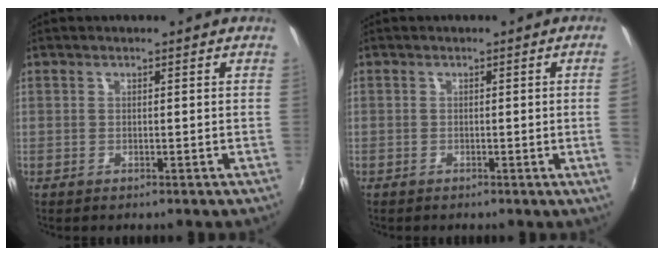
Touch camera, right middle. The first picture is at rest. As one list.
[{"total": 2.6, "force": [-0.1, -1.6, 2.1], "torque": [-0.030, -0.014, 0.005]}]